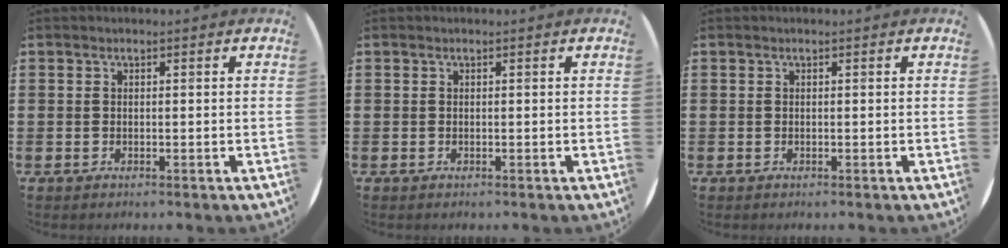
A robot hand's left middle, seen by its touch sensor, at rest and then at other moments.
{"total": 0.0}
{"total": 0.0}